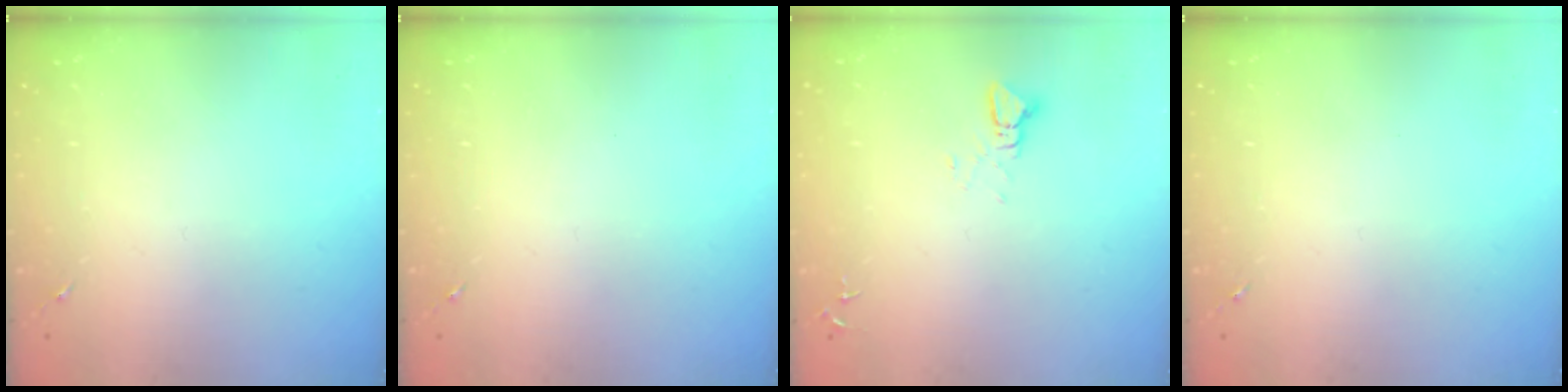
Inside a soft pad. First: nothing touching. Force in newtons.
{"total": 0.0}
{"total": 2.4, "press": 2.4, "slide": 0.1}
{"total": 0.0}